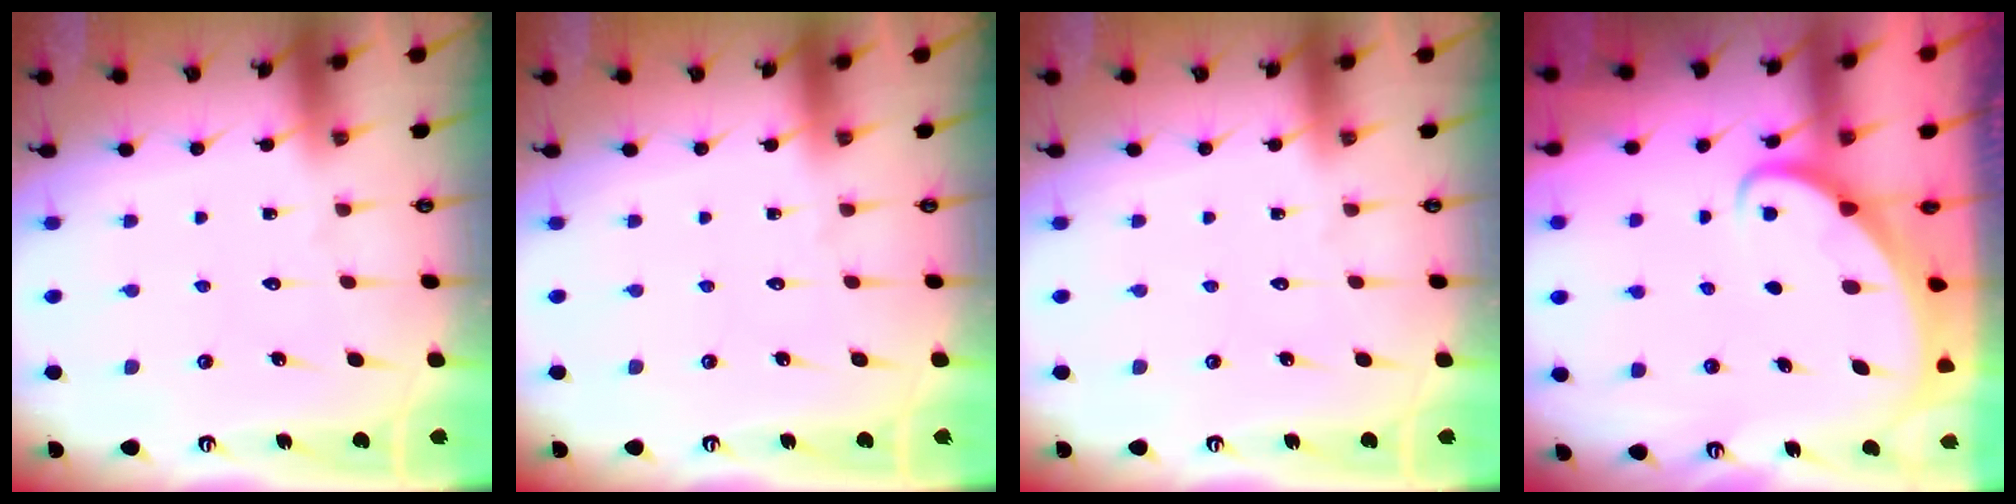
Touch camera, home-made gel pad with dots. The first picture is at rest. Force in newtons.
{"total": 0.0}
{"total": 0.0}
{"total": 2.3, "press": 2.3, "slide": 0.3}